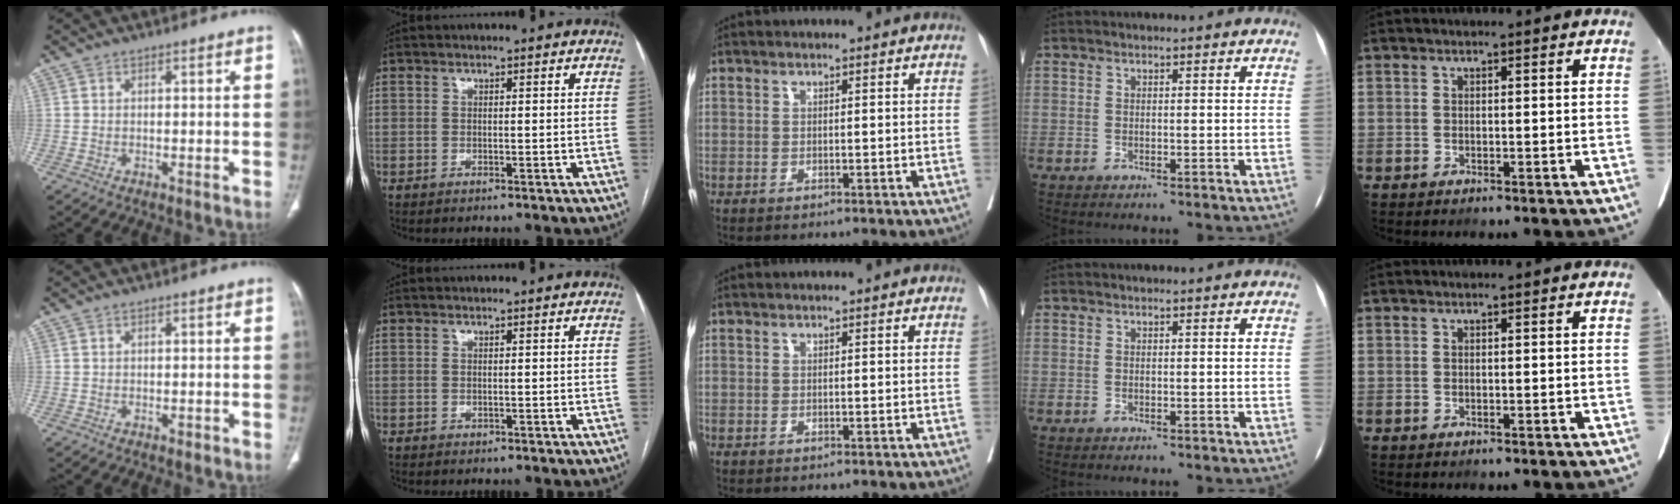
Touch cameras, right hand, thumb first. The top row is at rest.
{"thumb": {"total": 0.5, "force": [-0.2, 0.3, 0.3], "torque": [-0.003, 0.000, -0.003]}}